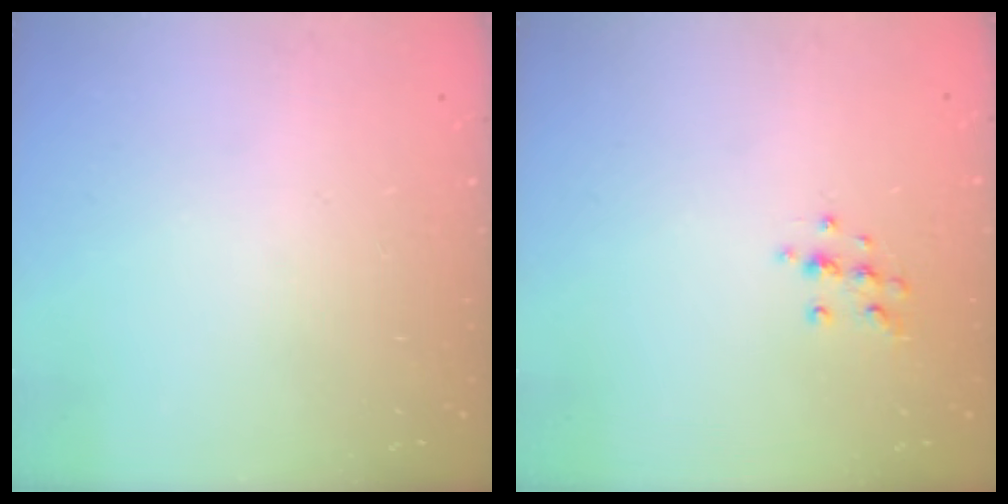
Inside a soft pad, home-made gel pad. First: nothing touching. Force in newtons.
{"total": 9.0, "press": 8.9, "slide": 0.8}